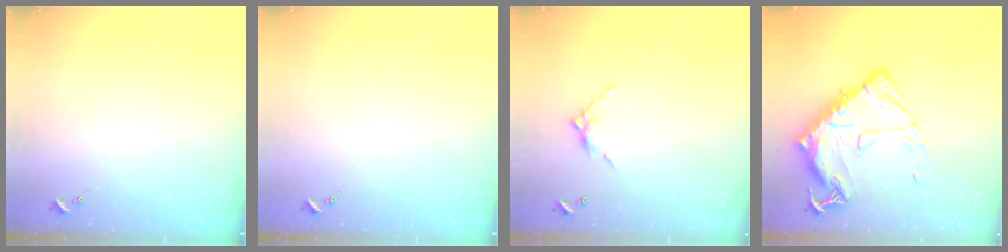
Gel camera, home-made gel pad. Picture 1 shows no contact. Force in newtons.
{"total": 0.0}
{"total": 6.7, "press": 6.7, "slide": 0.4}
{"total": 19.9, "press": 19.8, "slide": 1.7}